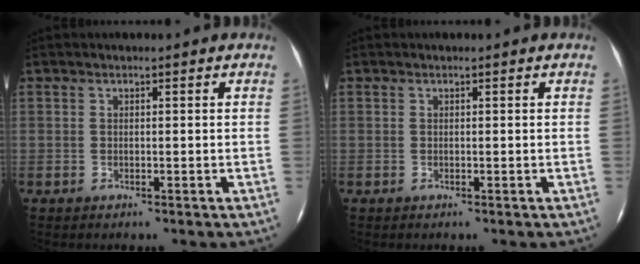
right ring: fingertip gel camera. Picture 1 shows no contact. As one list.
[{"total": 0.0}]